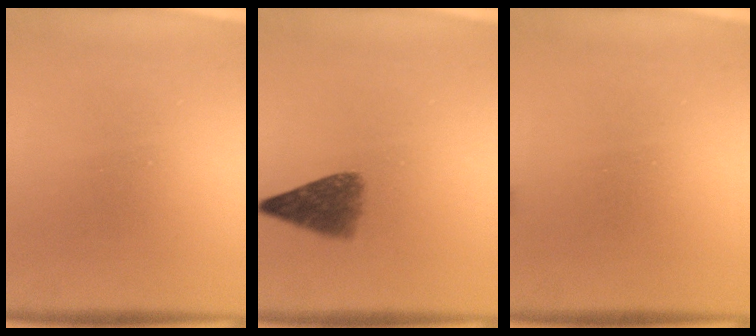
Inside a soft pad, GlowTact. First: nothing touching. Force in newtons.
{"total": 5.3}
{"total": 0.6}